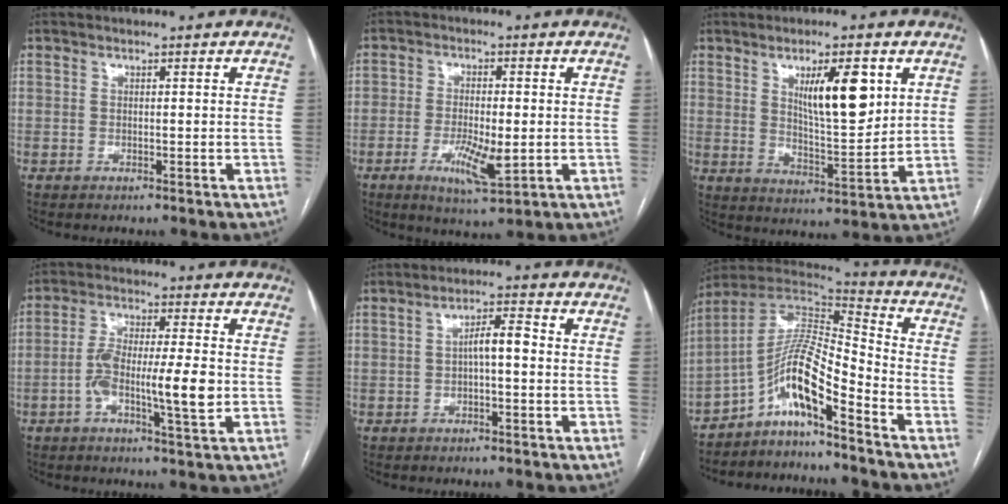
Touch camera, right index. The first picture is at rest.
{"total": 7.3, "force": [-1.9, 2.2, 6.7], "torque": [-0.123, -0.008, -0.026]}
{"total": 10.2, "force": [4.0, 2.4, 9.1], "torque": [-0.150, -0.006, 0.072]}
{"total": 9.4, "force": [-1.9, 1.2, 9.2], "torque": [-0.168, 0.009, -0.035]}
{"total": 4.0, "force": [-0.3, 0.9, 3.8], "torque": [-0.063, 0.015, -0.004]}
{"total": 12.0, "force": [-7.0, 1.5, 9.6], "torque": [-0.179, 0.023, -0.126]}